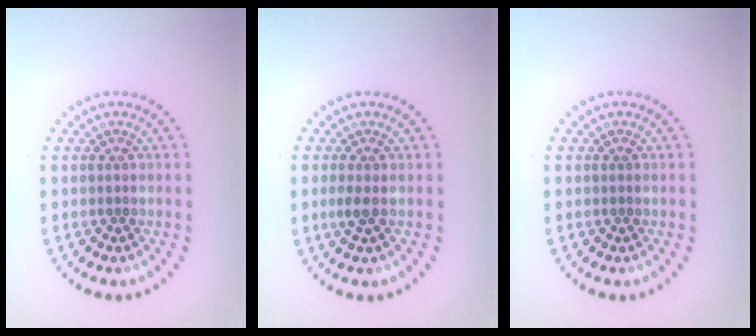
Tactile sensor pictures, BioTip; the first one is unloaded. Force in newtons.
{"total": 1.0, "press": 0.9, "slide": 0.4}
{"total": 0.0}